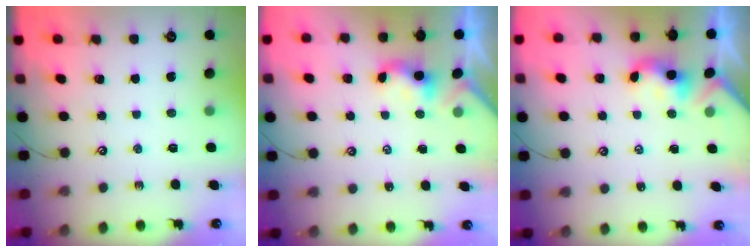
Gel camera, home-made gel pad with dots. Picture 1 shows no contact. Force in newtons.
{"total": 1.1, "press": 1.0, "slide": 0.2}
{"total": 2.3, "press": 2.3, "slide": 0.2}